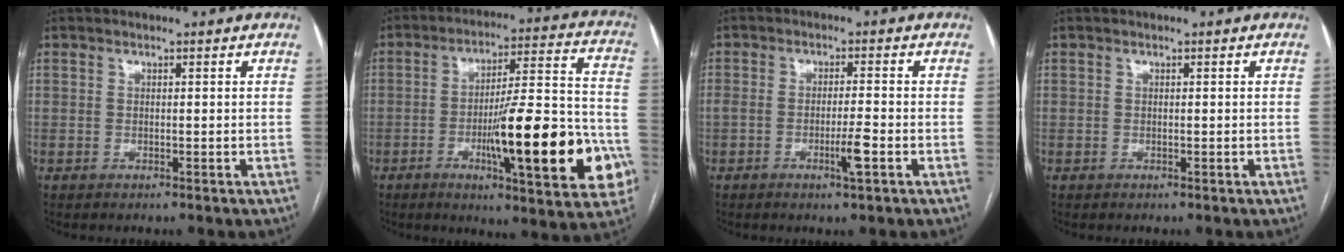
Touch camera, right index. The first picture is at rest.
{"total": 21.8, "force": [-6.9, 3.2, 20.5], "torque": [-0.255, 0.010, -0.089]}
{"total": 3.8, "force": [-1.5, 0.0, 3.4], "torque": [-0.066, -0.004, -0.025]}
{"total": 0.0}